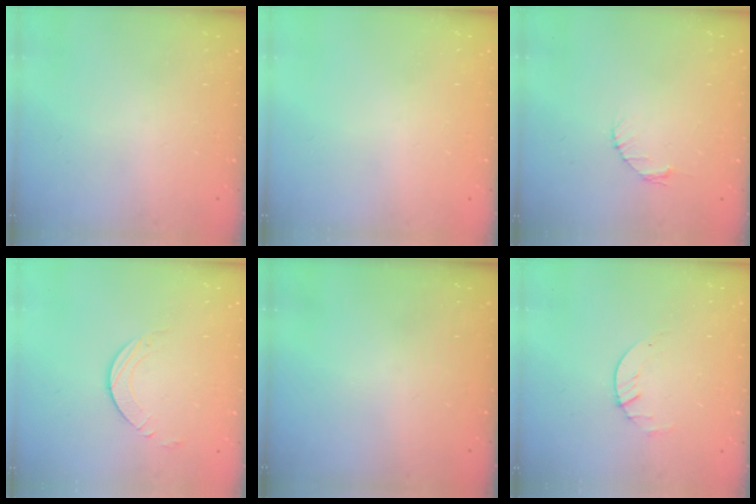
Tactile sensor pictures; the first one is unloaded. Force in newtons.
{"total": 0.0}
{"total": 2.7, "press": 2.7, "slide": 0.4}
{"total": 2.7, "press": 2.7, "slide": 0.2}
{"total": 0.0}
{"total": 1.7, "press": 1.6, "slide": 0.2}